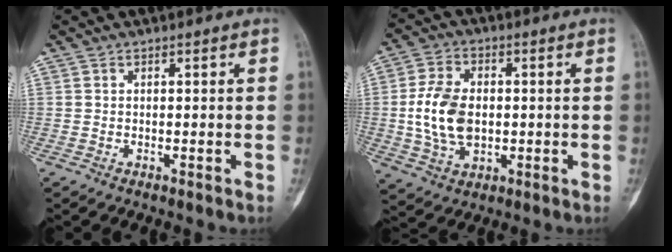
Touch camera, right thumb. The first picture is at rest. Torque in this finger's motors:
{"motor_torque": [1.63, 1.07, 0.55, -0.96, 0.41]}